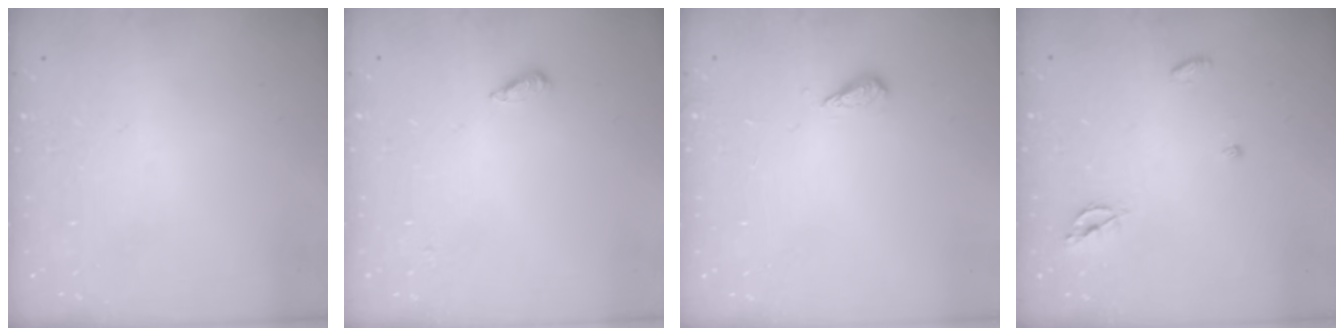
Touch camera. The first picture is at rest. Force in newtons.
{"total": 2.2, "press": 2.2, "slide": 0.5}
{"total": 2.7, "press": 2.6, "slide": 0.4}
{"total": 4.2, "press": 4.2, "slide": 0.3}